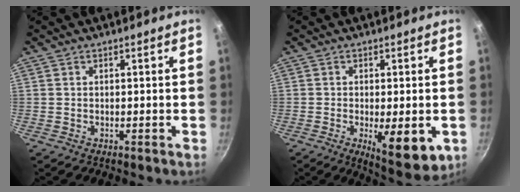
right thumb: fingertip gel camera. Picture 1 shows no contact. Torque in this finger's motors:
{"motor_torque": [0.53, 1.67, -0.01, -0.02, 0.17]}